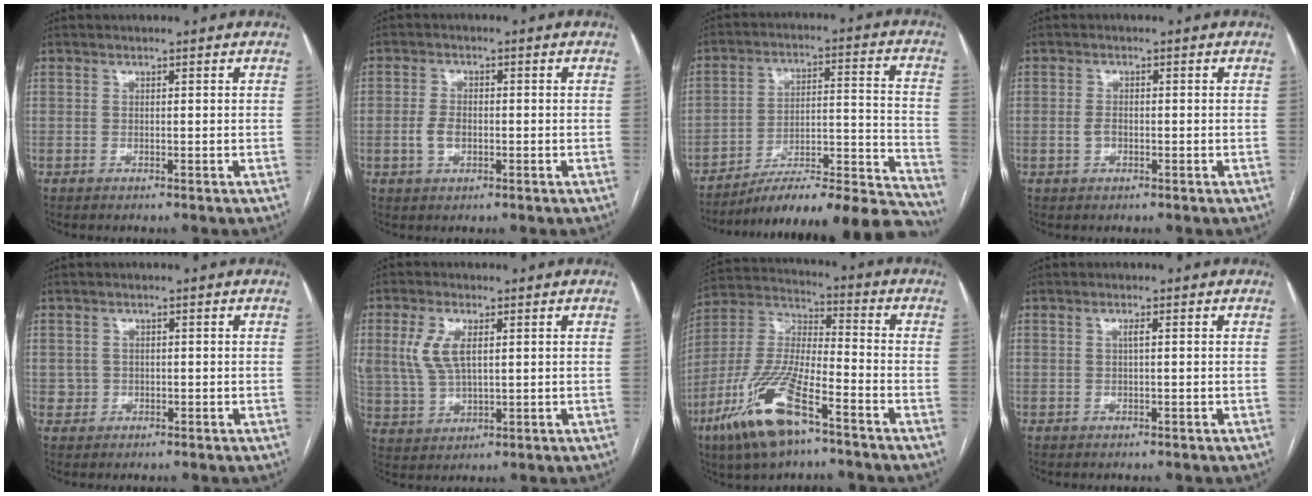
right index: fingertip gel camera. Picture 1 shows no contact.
{"total": 3.4, "force": [-0.8, 2.0, 2.6], "torque": [-0.058, 0.004, -0.013]}
{"total": 25.7, "force": [-23.7, 2.2, 9.6], "torque": [-0.073, 0.022, -0.337]}
{"total": 1.7, "force": [-0.5, 1.0, 1.2], "torque": [-0.026, 0.002, -0.008]}
{"total": 1.5, "force": [-0.1, 1.5, 0.1], "torque": [0.004, 0.005, -0.001]}
{"total": 7.2, "force": [2.1, 3.3, 6.1], "torque": [-0.146, 0.009, 0.049]}
{"total": 16.9, "force": [-9.6, 4.3, 13.3], "torque": [-0.291, -0.025, -0.179]}
{"total": 0.7, "force": [0.1, 0.0, 0.7], "torque": [-0.012, 0.002, 0.002]}